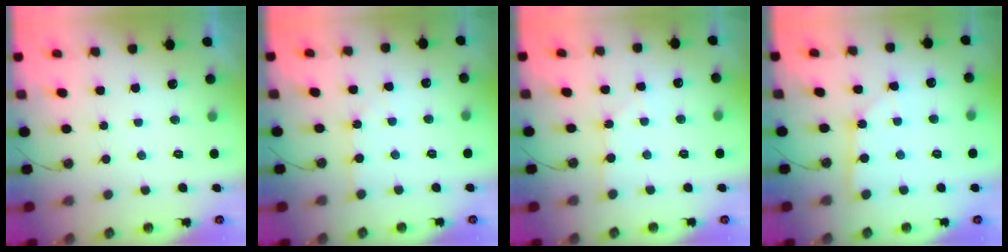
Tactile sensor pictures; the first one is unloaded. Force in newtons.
{"total": 2.0, "press": 2.0, "slide": 0.2}
{"total": 3.0, "press": 3.0, "slide": 0.4}
{"total": 2.9, "press": 2.9, "slide": 0.1}